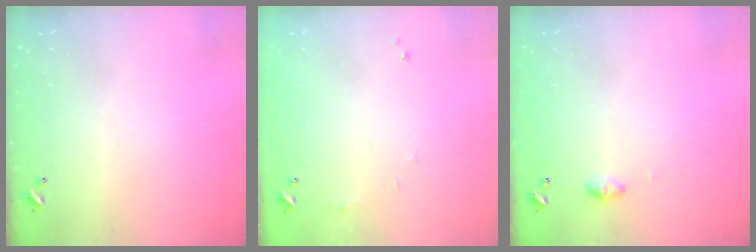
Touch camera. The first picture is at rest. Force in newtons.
{"total": 4.7, "press": 4.7, "slide": 0.7}
{"total": 4.7, "press": 4.7, "slide": 0.6}